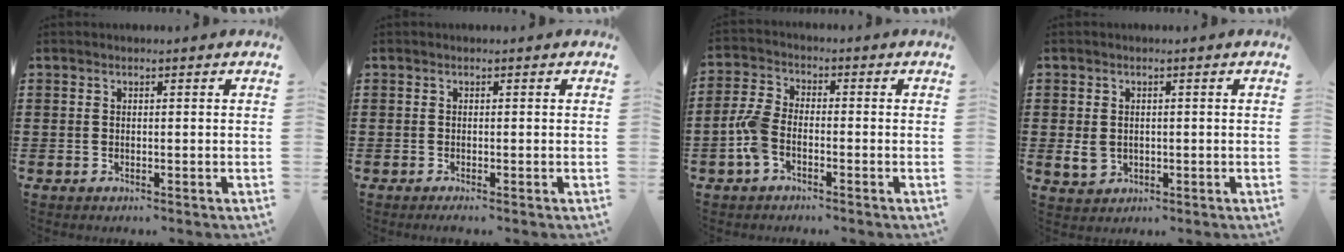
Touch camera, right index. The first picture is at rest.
{"total": 0.5, "force": [-0.3, 0.0, 0.4], "torque": [-0.007, -0.004, -0.005]}
{"total": 5.4, "force": [-2.2, 2.9, 4.0], "torque": [-0.105, 0.001, -0.049]}
{"total": 2.7, "force": [-0.4, 2.2, 1.4], "torque": [-0.039, 0.001, -0.009]}